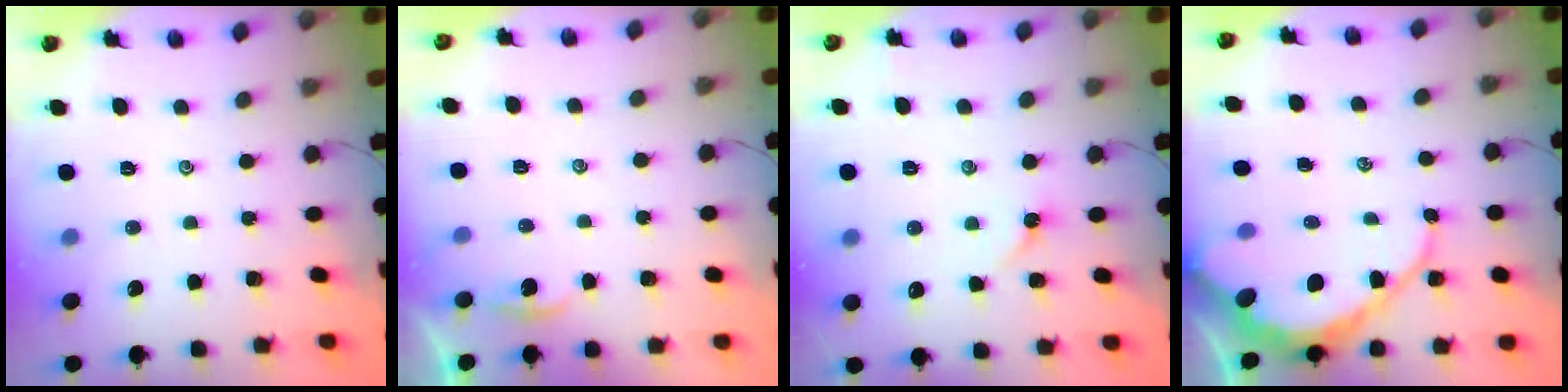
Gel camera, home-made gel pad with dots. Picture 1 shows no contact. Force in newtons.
{"total": 1.2, "press": 1.2, "slide": 0.1}
{"total": 2.6, "press": 2.6, "slide": 0.4}
{"total": 12.4, "press": 12.3, "slide": 1.4}